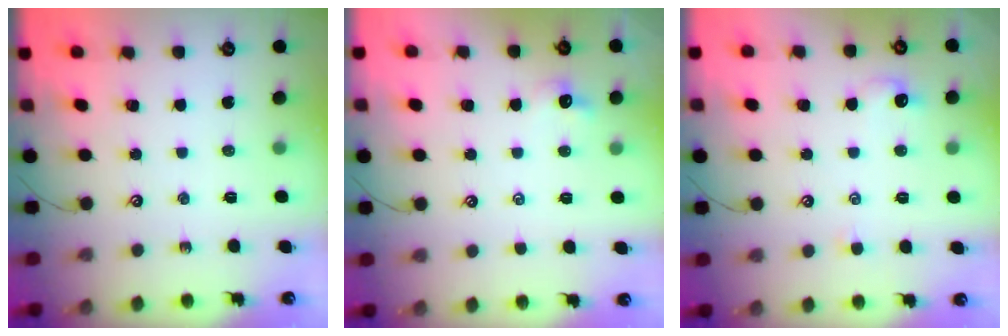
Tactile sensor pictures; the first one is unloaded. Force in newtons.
{"total": 0.7, "press": 0.5, "slide": 0.4}
{"total": 1.3, "press": 1.2, "slide": 0.5}